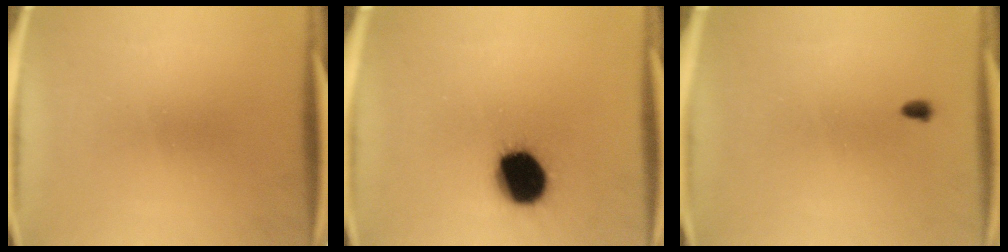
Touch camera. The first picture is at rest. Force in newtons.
{"total": 15.7}
{"total": 1.0}